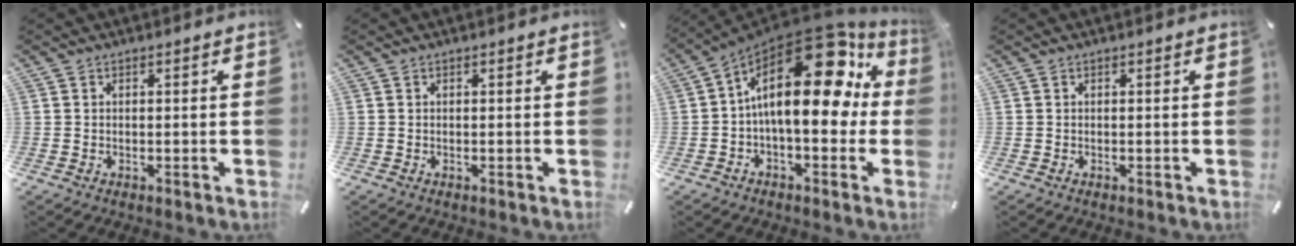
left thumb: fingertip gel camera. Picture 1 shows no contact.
{"total": 0.0}
{"total": 22.7, "force": [6.1, 10.9, 19.0], "torque": [-0.305, -0.043, 0.102]}
{"total": 0.0}